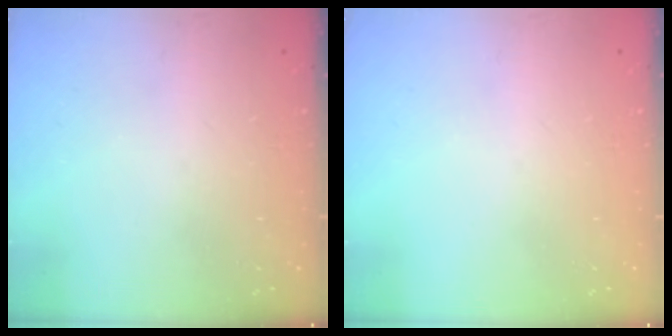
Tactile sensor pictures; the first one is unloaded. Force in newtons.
{"total": 0.0}